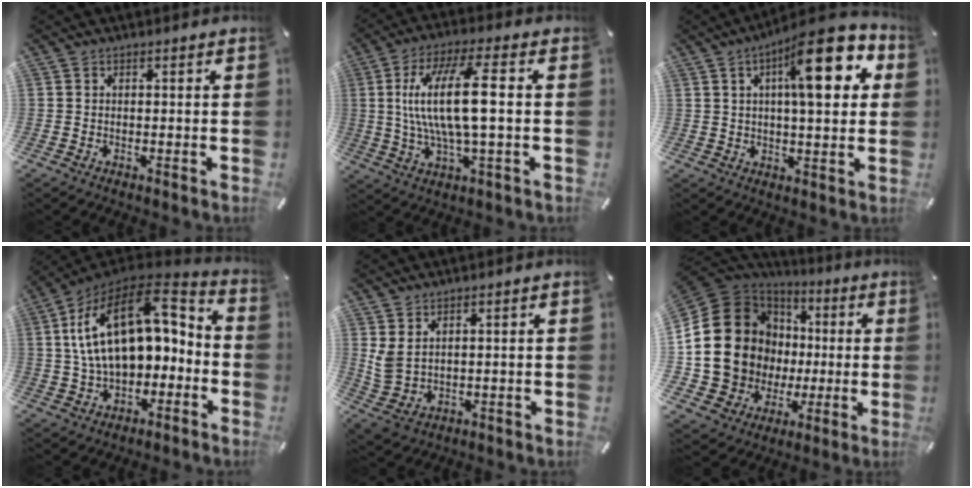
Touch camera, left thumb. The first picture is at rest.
{"total": 15.6, "force": [1.4, 4.1, 15.0], "torque": [-0.307, -0.006, 0.014]}
{"total": 17.9, "force": [6.9, 6.3, 15.3], "torque": [-0.208, -0.025, 0.101]}
{"total": 20.5, "force": [4.0, 12.7, 15.5], "torque": [-0.283, -0.008, 0.073]}
{"total": 4.5, "force": [2.2, 3.3, 2.2], "torque": [-0.068, -0.014, 0.040]}
{"total": 21.2, "force": [1.6, 19.0, 9.3], "torque": [-0.197, -0.024, 0.068]}